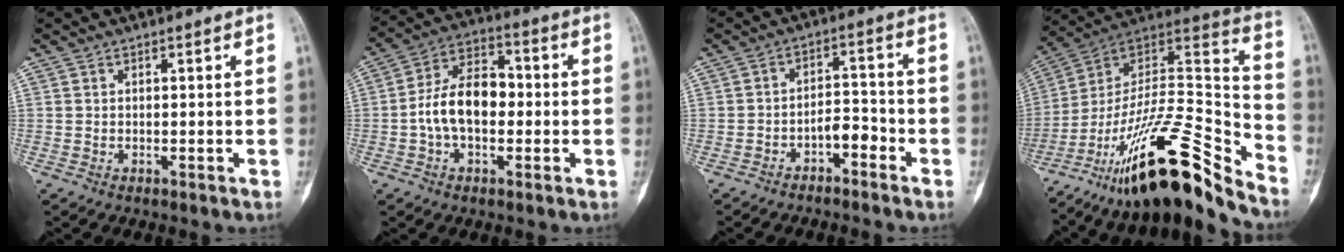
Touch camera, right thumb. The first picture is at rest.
{"total": 11.9, "force": [-1.1, 7.2, 9.4], "torque": [-0.159, 0.036, -0.028]}
{"total": 5.0, "force": [-3.1, 2.6, 3.0], "torque": [-0.033, 0.039, -0.052]}
{"total": 27.1, "force": [-19.7, 6.0, 17.6], "torque": [-0.260, 0.108, -0.335]}